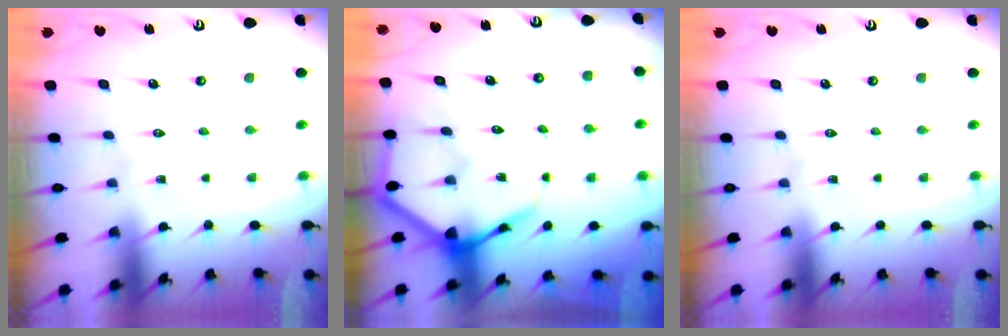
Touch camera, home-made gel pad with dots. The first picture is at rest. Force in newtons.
{"total": 7.8, "press": 7.7, "slide": 1.0}
{"total": 0.0}